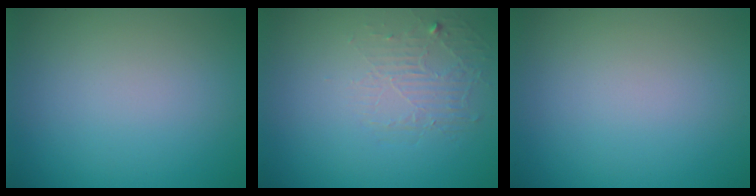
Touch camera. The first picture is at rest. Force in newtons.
{"total": 1.9, "press": 0.6, "slide": 1.8}
{"total": 0.0}